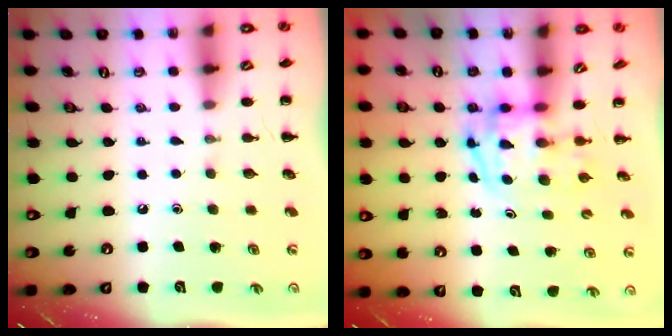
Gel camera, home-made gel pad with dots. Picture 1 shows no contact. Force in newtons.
{"total": 3.8, "press": 3.7, "slide": 0.6}